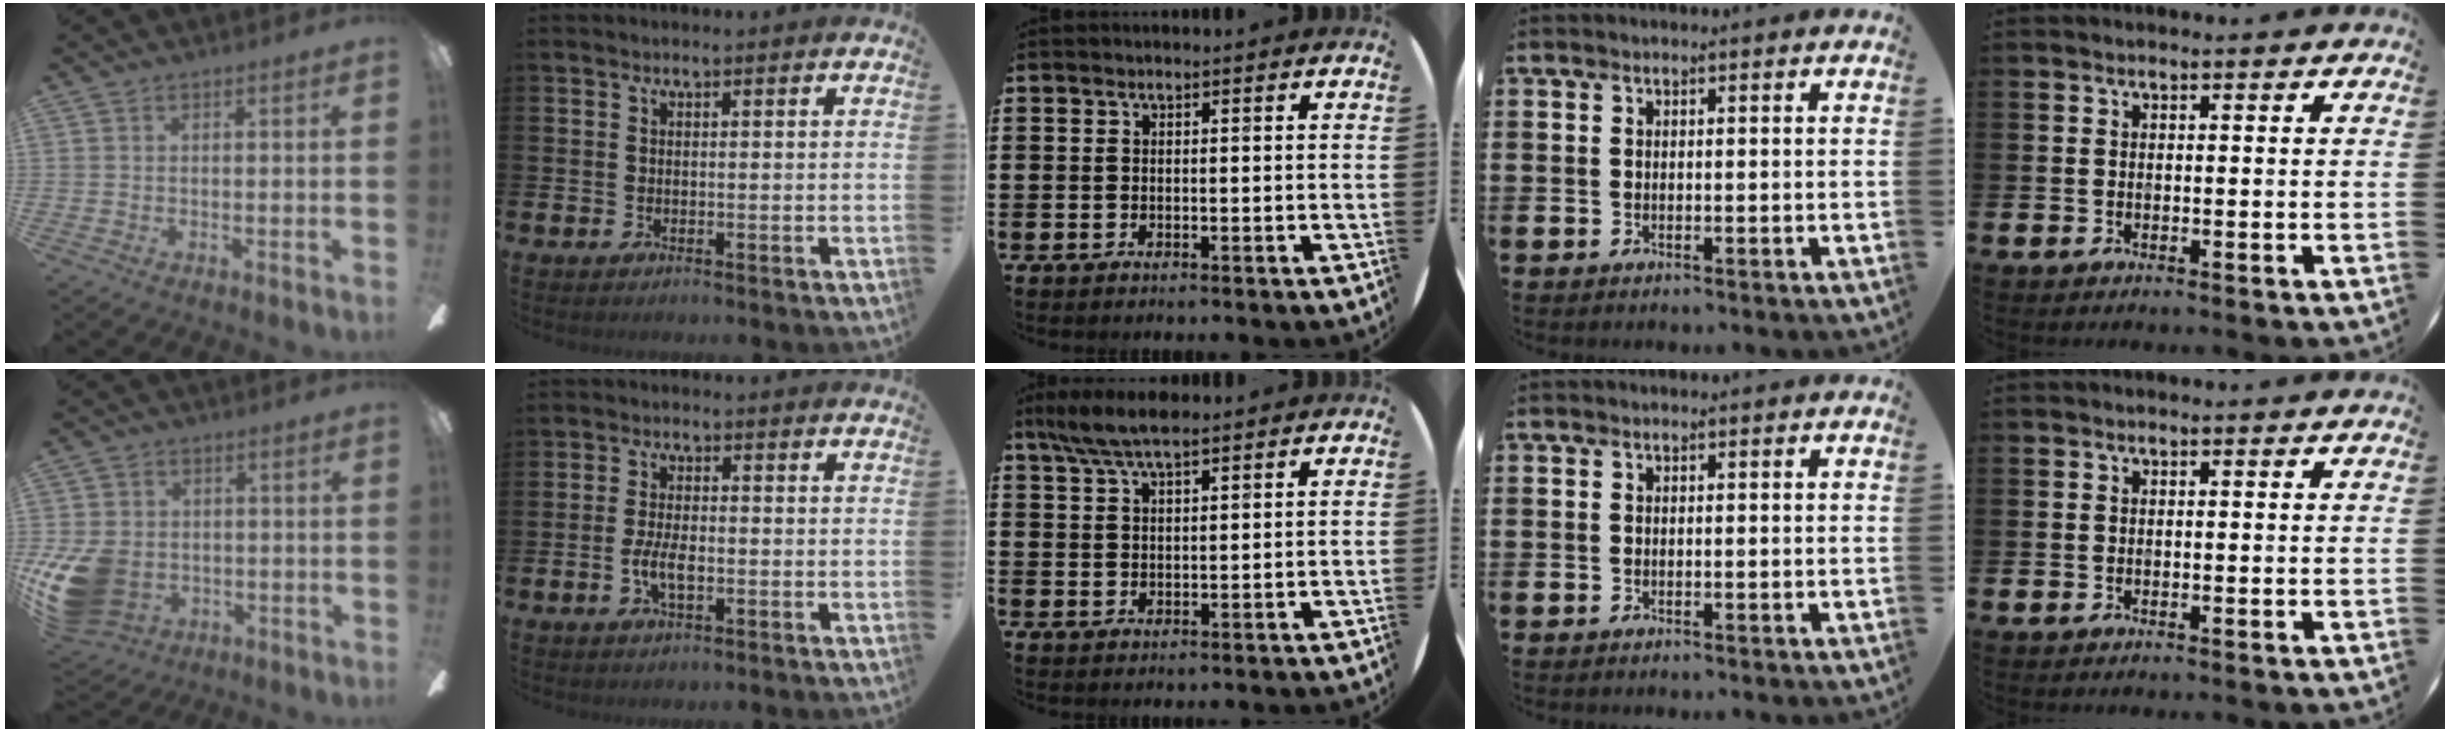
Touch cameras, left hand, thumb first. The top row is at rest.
{"thumb": {"total": 14.2, "force": [-3.3, 11.0, 8.3], "torque": [-0.172, 0.020, -0.056]}, "index": {"total": 3.9, "force": [-0.9, 1.7, 3.4], "torque": [-0.061, -0.001, -0.018]}, "middle": {"total": 5.6, "force": [4.6, 1.2, 2.9], "torque": [-0.066, -0.003, 0.084]}}